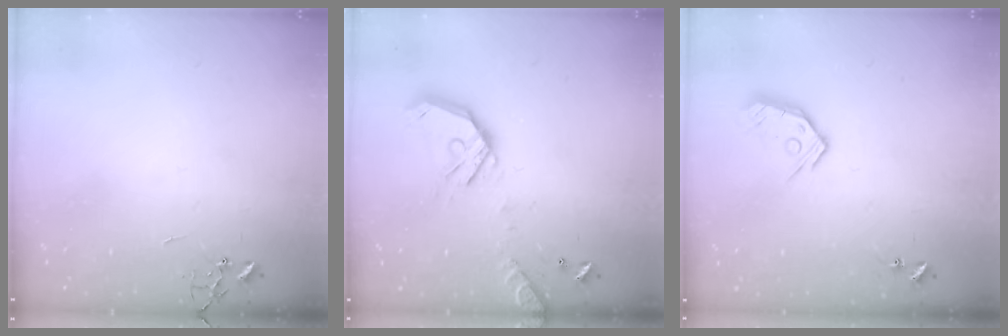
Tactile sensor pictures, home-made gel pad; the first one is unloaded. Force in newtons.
{"total": 16.2, "press": 16.0, "slide": 2.7}
{"total": 9.9, "press": 9.9, "slide": 0.8}